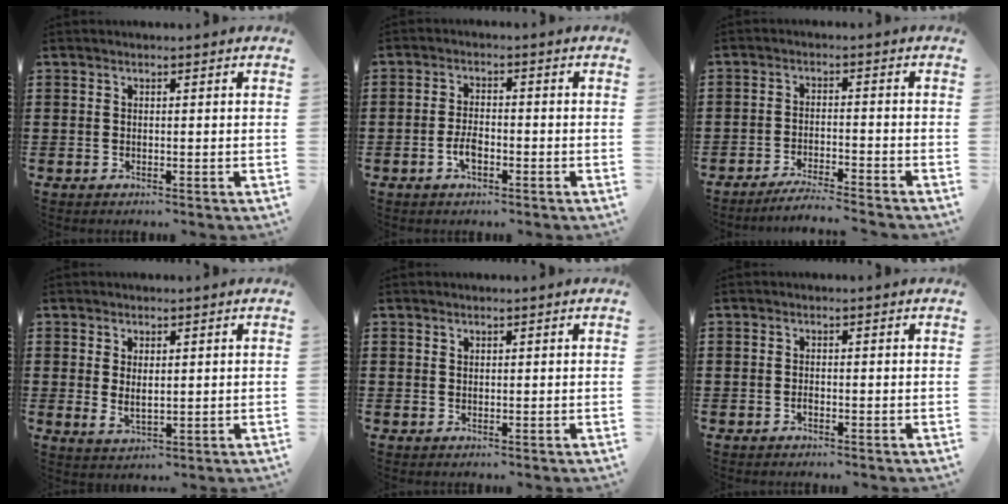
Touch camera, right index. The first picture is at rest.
{"total": 3.4, "force": [-1.5, 1.4, 2.8], "torque": [-0.063, -0.002, -0.029]}
{"total": 3.7, "force": [-3.6, -0.3, 0.9], "torque": [-0.017, -0.003, -0.071]}
{"total": 2.4, "force": [0.7, 1.3, 2.0], "torque": [-0.039, 0.002, 0.014]}
{"total": 0.6, "force": [0.5, 0.4, 0.1], "torque": [-0.003, 0.000, 0.010]}
{"total": 0.7, "force": [-0.4, 0.1, 0.5], "torque": [-0.012, -0.006, -0.007]}